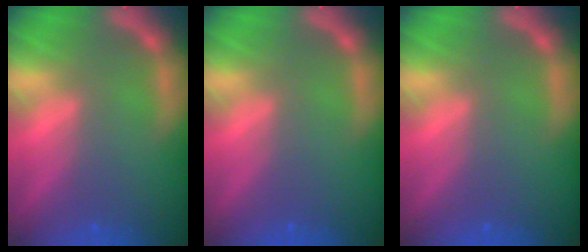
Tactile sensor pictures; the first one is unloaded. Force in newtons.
{"total": 0.0}
{"total": 0.0}